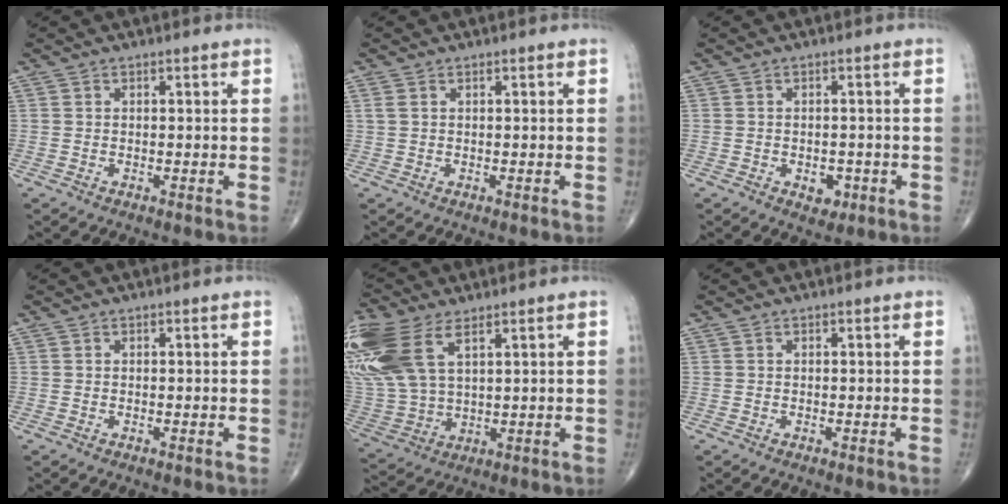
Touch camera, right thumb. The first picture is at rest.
{"total": 1.2, "force": [0.5, 0.6, 0.9], "torque": [-0.029, 0.012, 0.017]}
{"total": 3.1, "force": [-1.2, 2.2, 1.9], "torque": [-0.011, 0.003, -0.011]}
{"total": 0.0}
{"total": 19.5, "force": [8.8, 10.2, 14.0], "torque": [-0.352, -0.007, 0.184]}
{"total": 0.0}